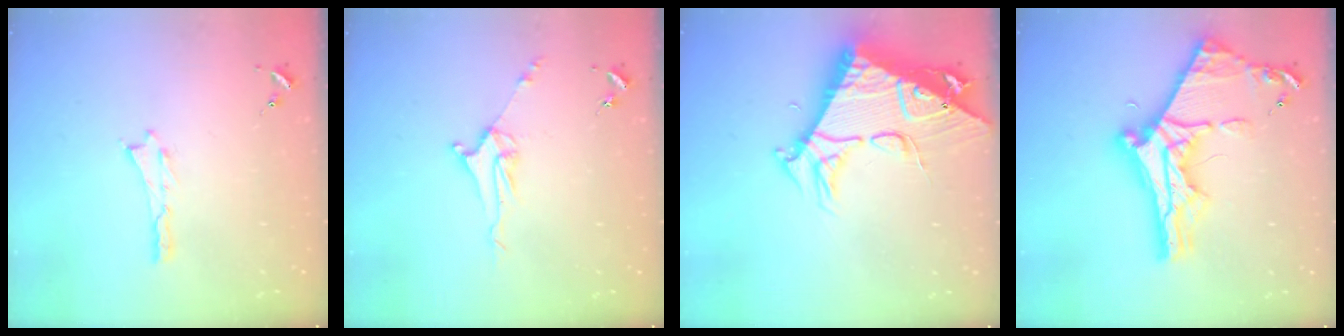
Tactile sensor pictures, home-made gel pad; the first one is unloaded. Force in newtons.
{"total": 5.1, "press": 5.1, "slide": 0.6}
{"total": 10.8, "press": 10.8, "slide": 0.9}
{"total": 11.3, "press": 11.3, "slide": 0.9}